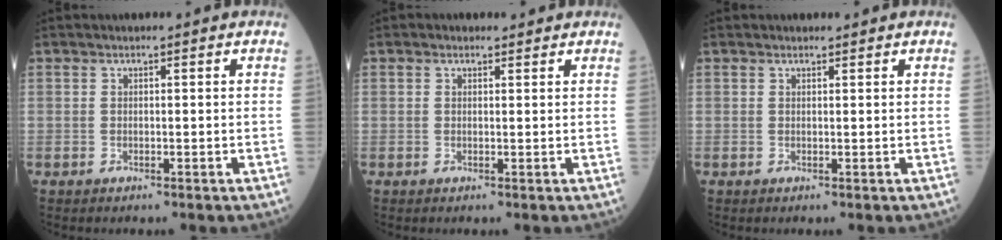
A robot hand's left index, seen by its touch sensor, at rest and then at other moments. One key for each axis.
{"total": 1.1, "fx": 0.8, "fy": 0.7, "fz": 0.2, "tx": -0.004, "ty": 0.002, "tz": 0.008}
{"total": 0.8, "fx": 0.8, "fy": 0.2, "fz": 0.0, "tx": -0.007, "ty": -0.001, "tz": 0.011}